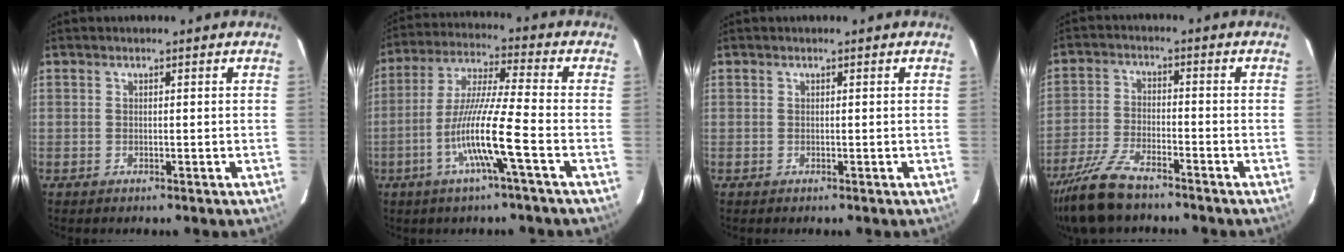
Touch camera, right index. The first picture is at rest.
{"total": 11.6, "force": [-4.2, -0.9, 10.8], "torque": [-0.213, -0.005, -0.084]}
{"total": 0.0}
{"total": 9.1, "force": [-7.4, 2.1, 4.9], "torque": [-0.105, -0.022, -0.137]}